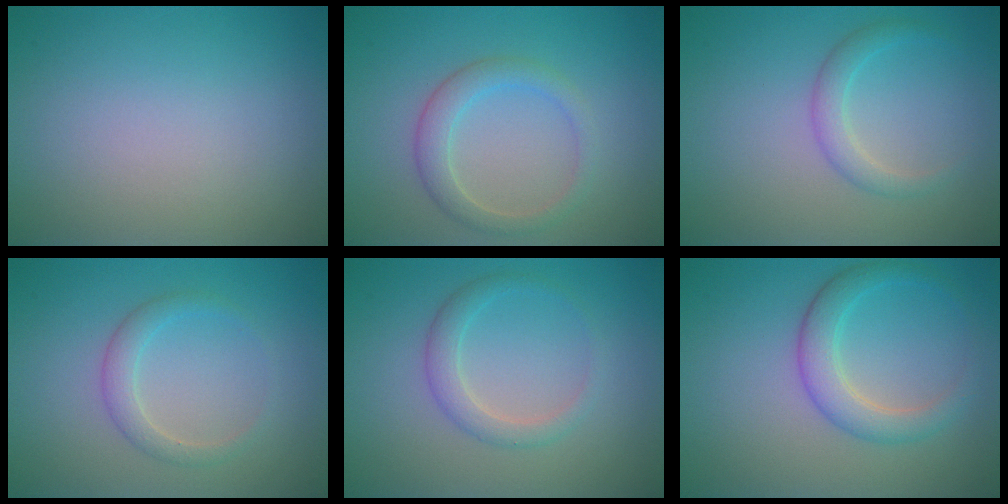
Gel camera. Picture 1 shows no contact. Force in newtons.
{"total": 2.7, "press": 2.7, "slide": 0.1}
{"total": 1.9, "press": 1.9, "slide": 0.1}
{"total": 1.9, "press": 1.9, "slide": 0.1}
{"total": 2.2, "press": 2.2, "slide": 0.2}
{"total": 3.3, "press": 3.3, "slide": 0.1}